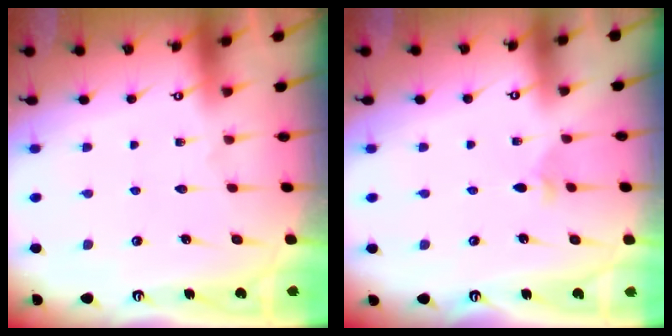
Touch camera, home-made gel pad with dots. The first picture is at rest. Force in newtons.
{"total": 2.5, "press": 2.5, "slide": 0.6}